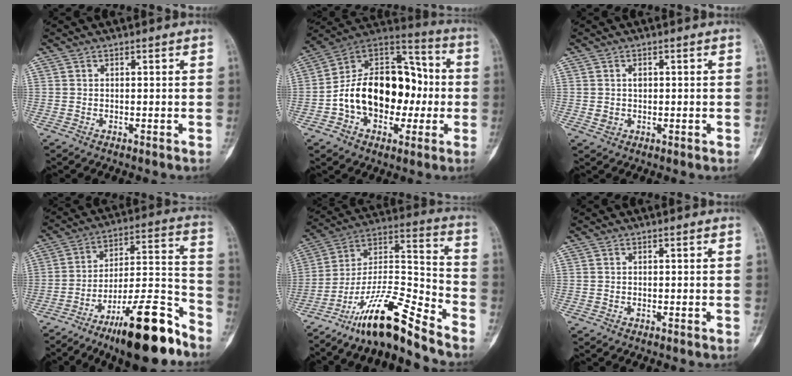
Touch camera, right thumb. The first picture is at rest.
{"total": 22.3, "force": [-2.5, 15.2, 16.1], "torque": [-0.231, 0.050, -0.039]}
{"total": 2.3, "force": [0.3, 1.8, 1.4], "torque": [-0.014, 0.000, 0.007]}
{"total": 20.2, "force": [-13.4, 4.8, 14.4], "torque": [-0.216, 0.093, -0.215]}
{"total": 16.8, "force": [-13.4, 2.0, 9.9], "torque": [-0.183, 0.103, -0.240]}
{"total": 0.0}